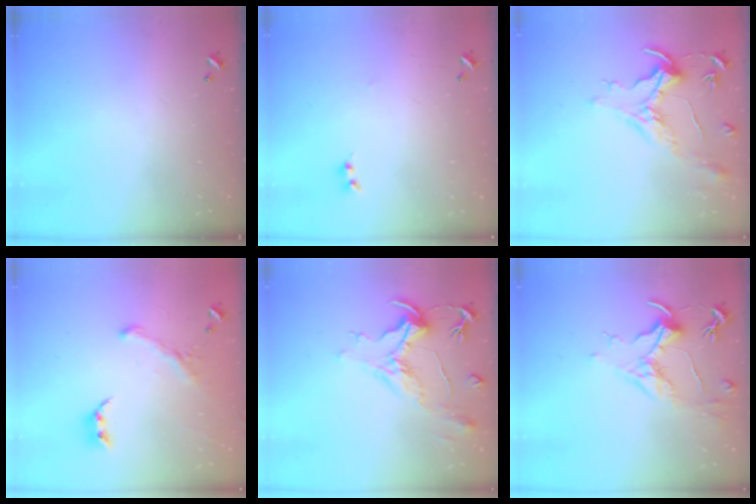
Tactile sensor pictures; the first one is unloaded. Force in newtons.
{"total": 1.8, "press": 1.8, "slide": 0.3}
{"total": 1.5, "press": 1.3, "slide": 0.7}
{"total": 1.6, "press": 1.1, "slide": 1.2}
{"total": 2.1, "press": 1.7, "slide": 1.3}
{"total": 1.6, "press": 1.4, "slide": 0.7}